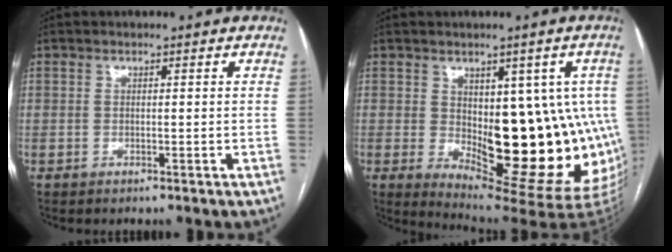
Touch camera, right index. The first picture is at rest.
{"total": 19.0, "force": [-0.9, 7.6, 17.4], "torque": [-0.169, 0.010, 0.014]}